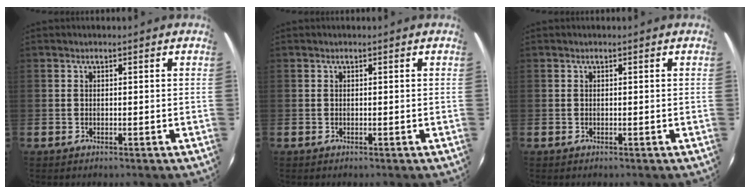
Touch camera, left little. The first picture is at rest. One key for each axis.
{"total": 0.0}
{"total": 0.0}